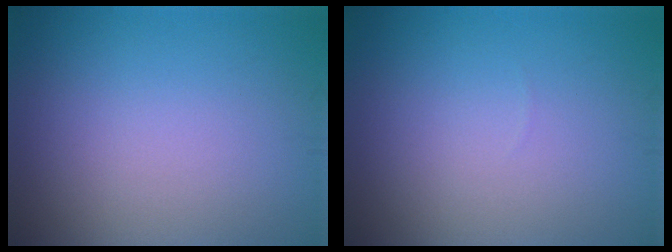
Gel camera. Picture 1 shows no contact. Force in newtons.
{"total": 0.0}